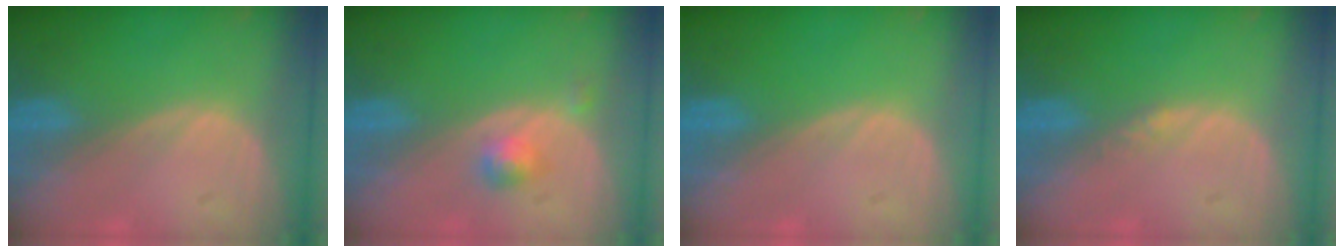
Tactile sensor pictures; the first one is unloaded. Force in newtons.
{"total": 2.4, "press": 2.1, "slide": 1.1}
{"total": 0.0}
{"total": 1.0, "press": 0.8, "slide": 0.6}